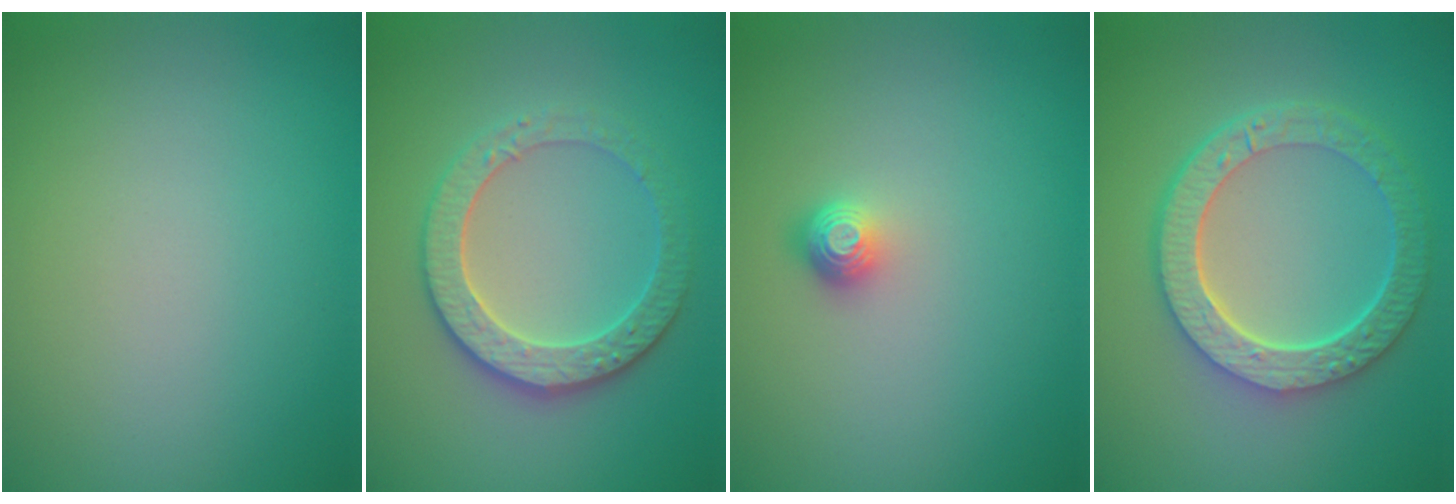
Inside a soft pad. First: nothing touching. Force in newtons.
{"total": 4.1, "press": 3.6, "slide": 1.9}
{"total": 1.6, "press": 1.2, "slide": 1.1}
{"total": 6.7, "press": 4.8, "slide": 4.6}